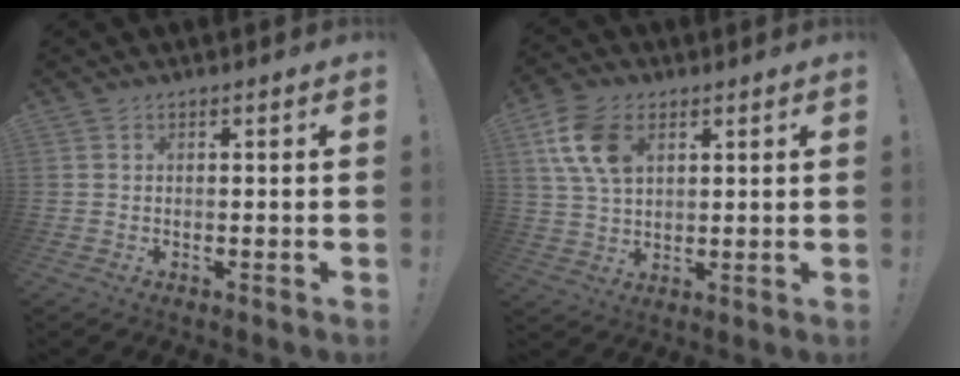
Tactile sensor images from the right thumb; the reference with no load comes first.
{"total": 12.1, "force": [4.6, 7.8, 8.0], "torque": [-0.160, -0.005, 0.088]}